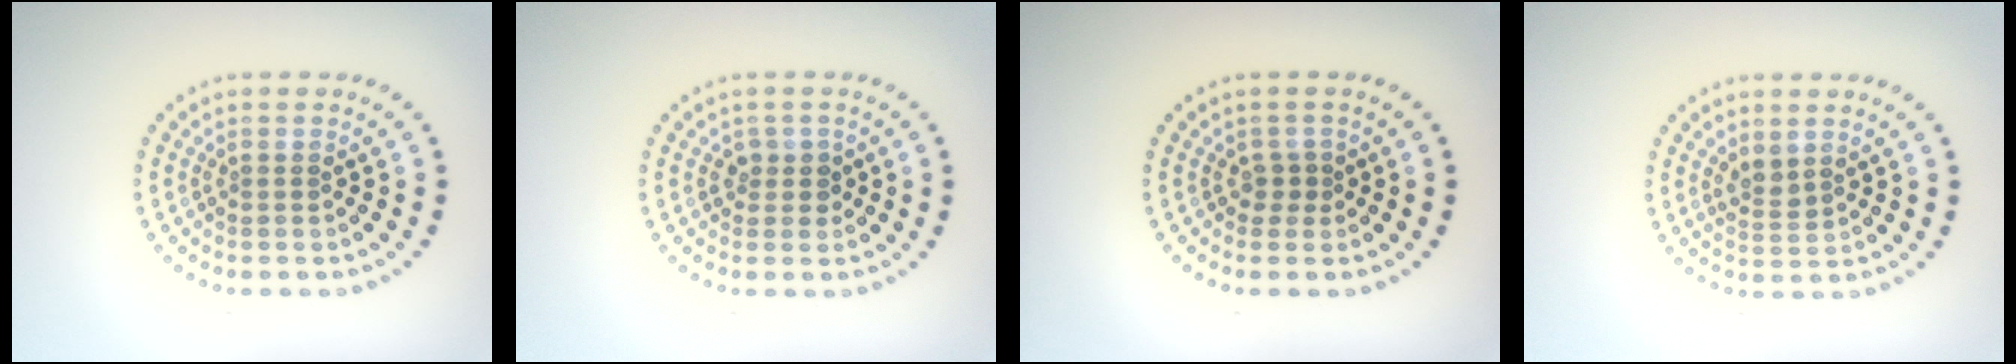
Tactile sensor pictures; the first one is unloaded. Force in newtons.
{"total": 1.5, "press": 1.2, "slide": 0.8}
{"total": 1.2, "press": 0.9, "slide": 0.8}
{"total": 1.5, "press": 1.3, "slide": 0.7}